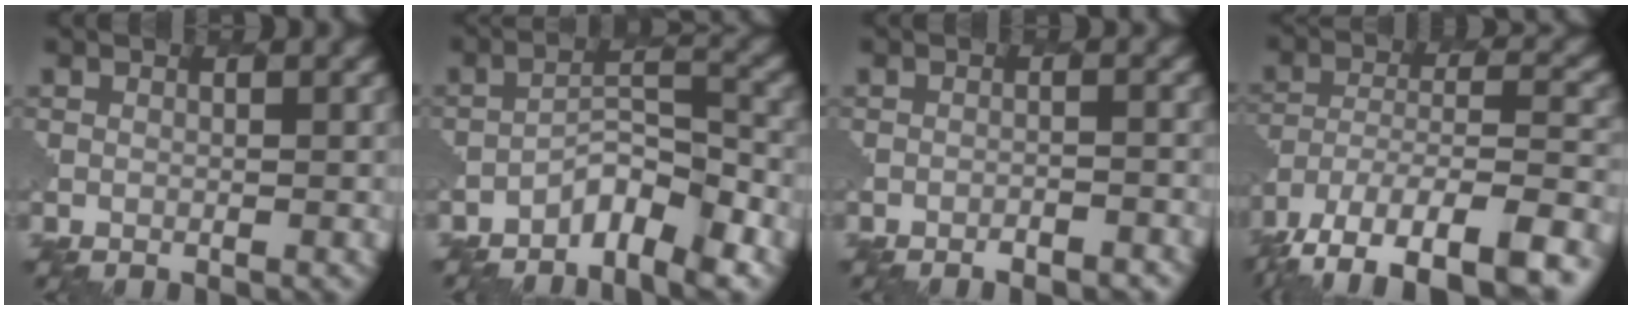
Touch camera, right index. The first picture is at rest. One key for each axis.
{"total": 4.3, "fx": -3.2, "fy": 1.2, "fz": 2.6, "tx": -0.041, "ty": 0.010, "tz": -0.062}
{"total": 2.6, "fx": -2.4, "fy": 0.5, "fz": 1.0, "tx": -0.011, "ty": 0.011, "tz": -0.035}
{"total": 14.5, "fx": -10.7, "fy": 5.4, "fz": 8.2, "tx": -0.167, "ty": -0.026, "tz": -0.160}